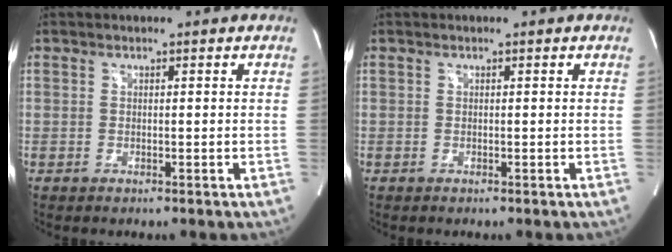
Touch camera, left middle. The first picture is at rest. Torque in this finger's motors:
{"motor_torque": [0.00, 0.00, -0.01, 0.00]}